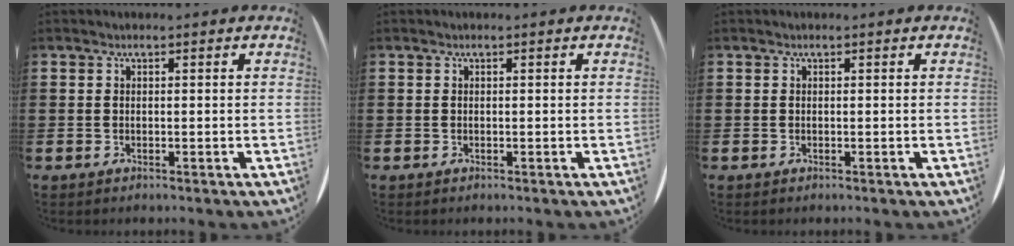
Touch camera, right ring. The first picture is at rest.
{"total": 0.0}
{"total": 0.0}